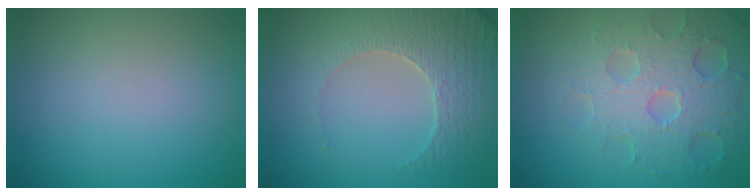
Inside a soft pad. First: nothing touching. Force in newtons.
{"total": 4.1, "press": 4.1, "slide": 0.4}
{"total": 6.4, "press": 5.3, "slide": 3.6}